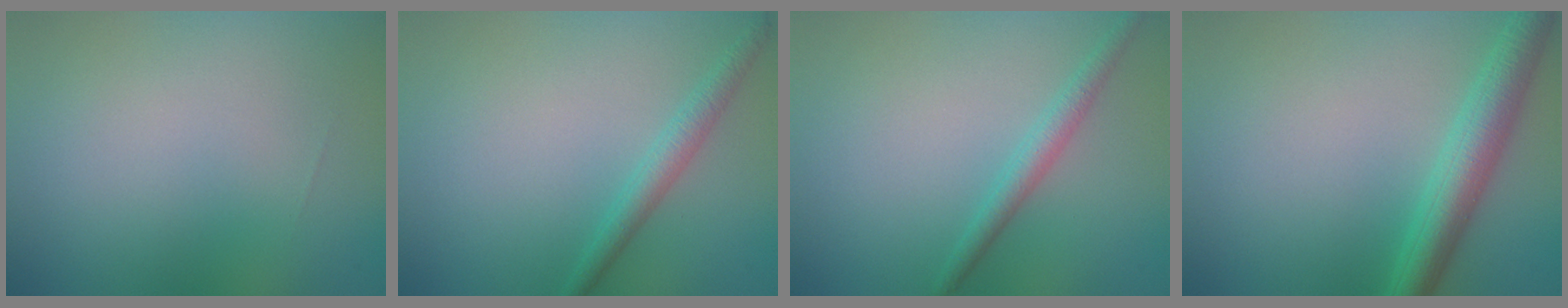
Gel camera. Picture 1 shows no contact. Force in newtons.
{"total": 1.9, "press": 1.9, "slide": 0.1}
{"total": 1.8, "press": 1.8, "slide": 0.1}
{"total": 4.2, "press": 4.2, "slide": 0.1}